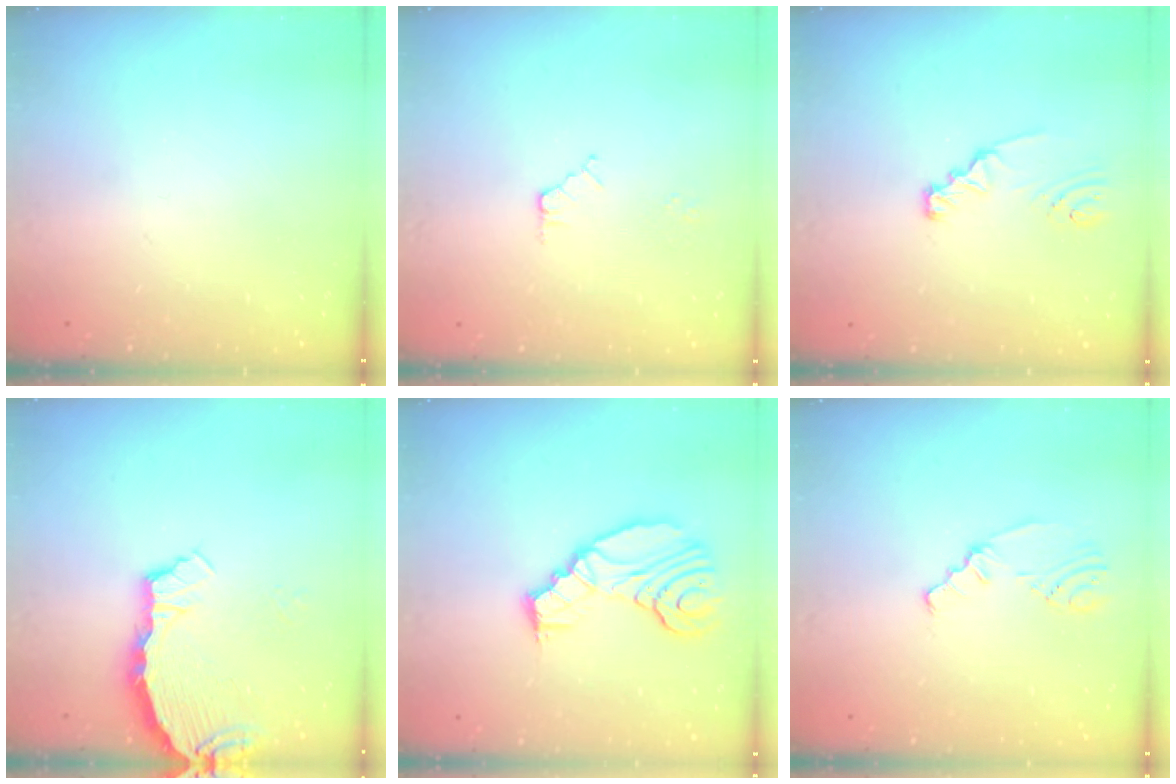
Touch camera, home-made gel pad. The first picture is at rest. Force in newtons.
{"total": 3.9, "press": 3.9, "slide": 0.4}
{"total": 2.5, "press": 2.5, "slide": 0.1}
{"total": 3.4, "press": 3.4, "slide": 0.4}
{"total": 14.4, "press": 13.7, "slide": 4.6}
{"total": 2.0, "press": 1.4, "slide": 1.4}